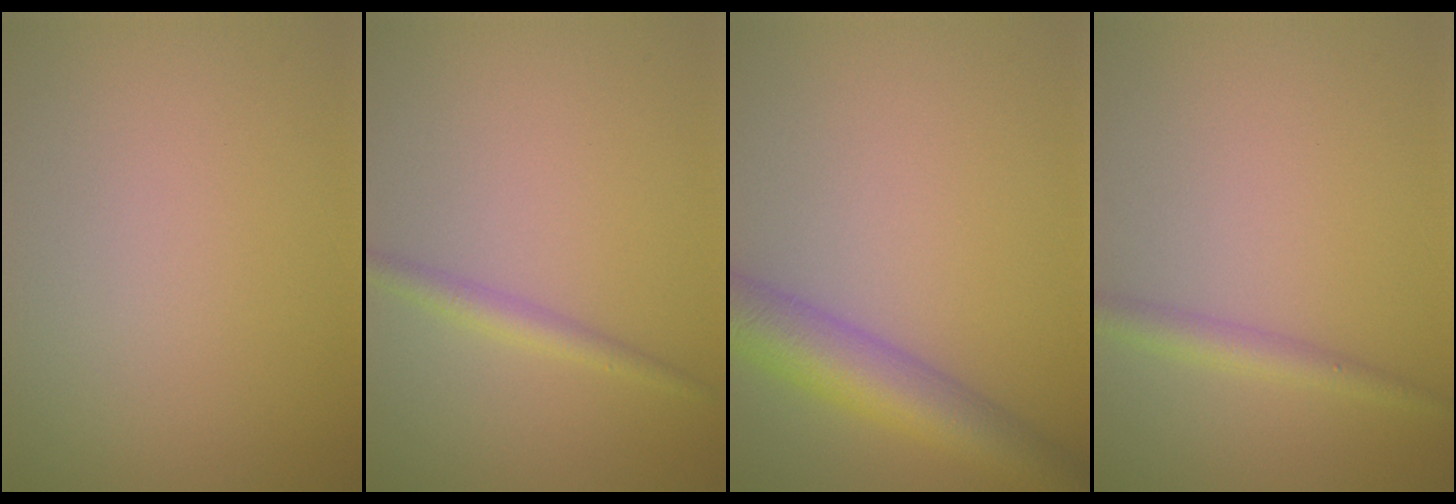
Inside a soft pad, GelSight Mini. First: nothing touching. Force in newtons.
{"total": 1.7, "press": 1.7, "slide": 0.0}
{"total": 6.1, "press": 6.1, "slide": 0.2}
{"total": 2.0, "press": 2.0, "slide": 0.0}